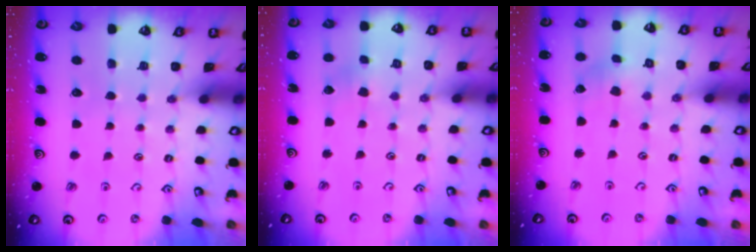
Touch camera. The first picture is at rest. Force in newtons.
{"total": 2.3, "press": 2.3, "slide": 0.4}
{"total": 1.3, "press": 1.3, "slide": 0.1}